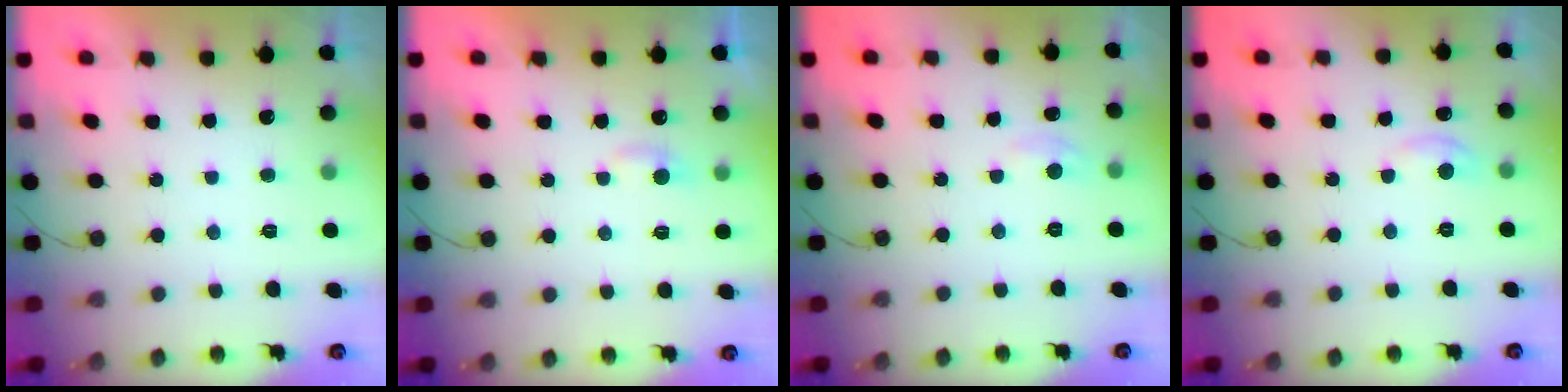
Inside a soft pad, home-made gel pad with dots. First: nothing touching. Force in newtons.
{"total": 3.6, "press": 3.5, "slide": 0.4}
{"total": 2.6, "press": 2.6, "slide": 0.3}
{"total": 3.9, "press": 3.9, "slide": 0.5}